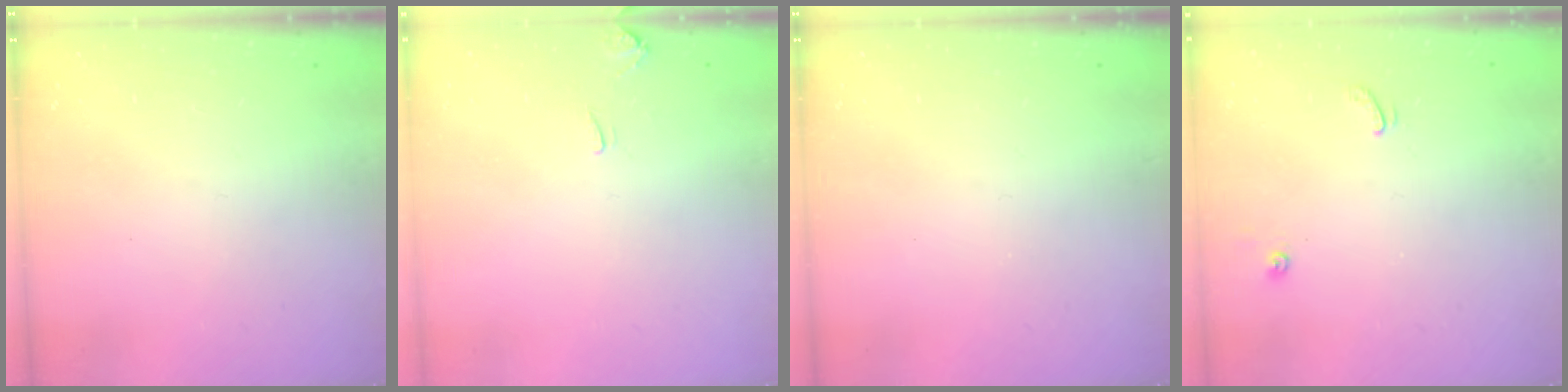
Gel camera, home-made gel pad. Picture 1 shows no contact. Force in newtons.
{"total": 0.6, "press": 0.1, "slide": 0.6}
{"total": 0.0}
{"total": 2.6, "press": 2.6, "slide": 0.3}